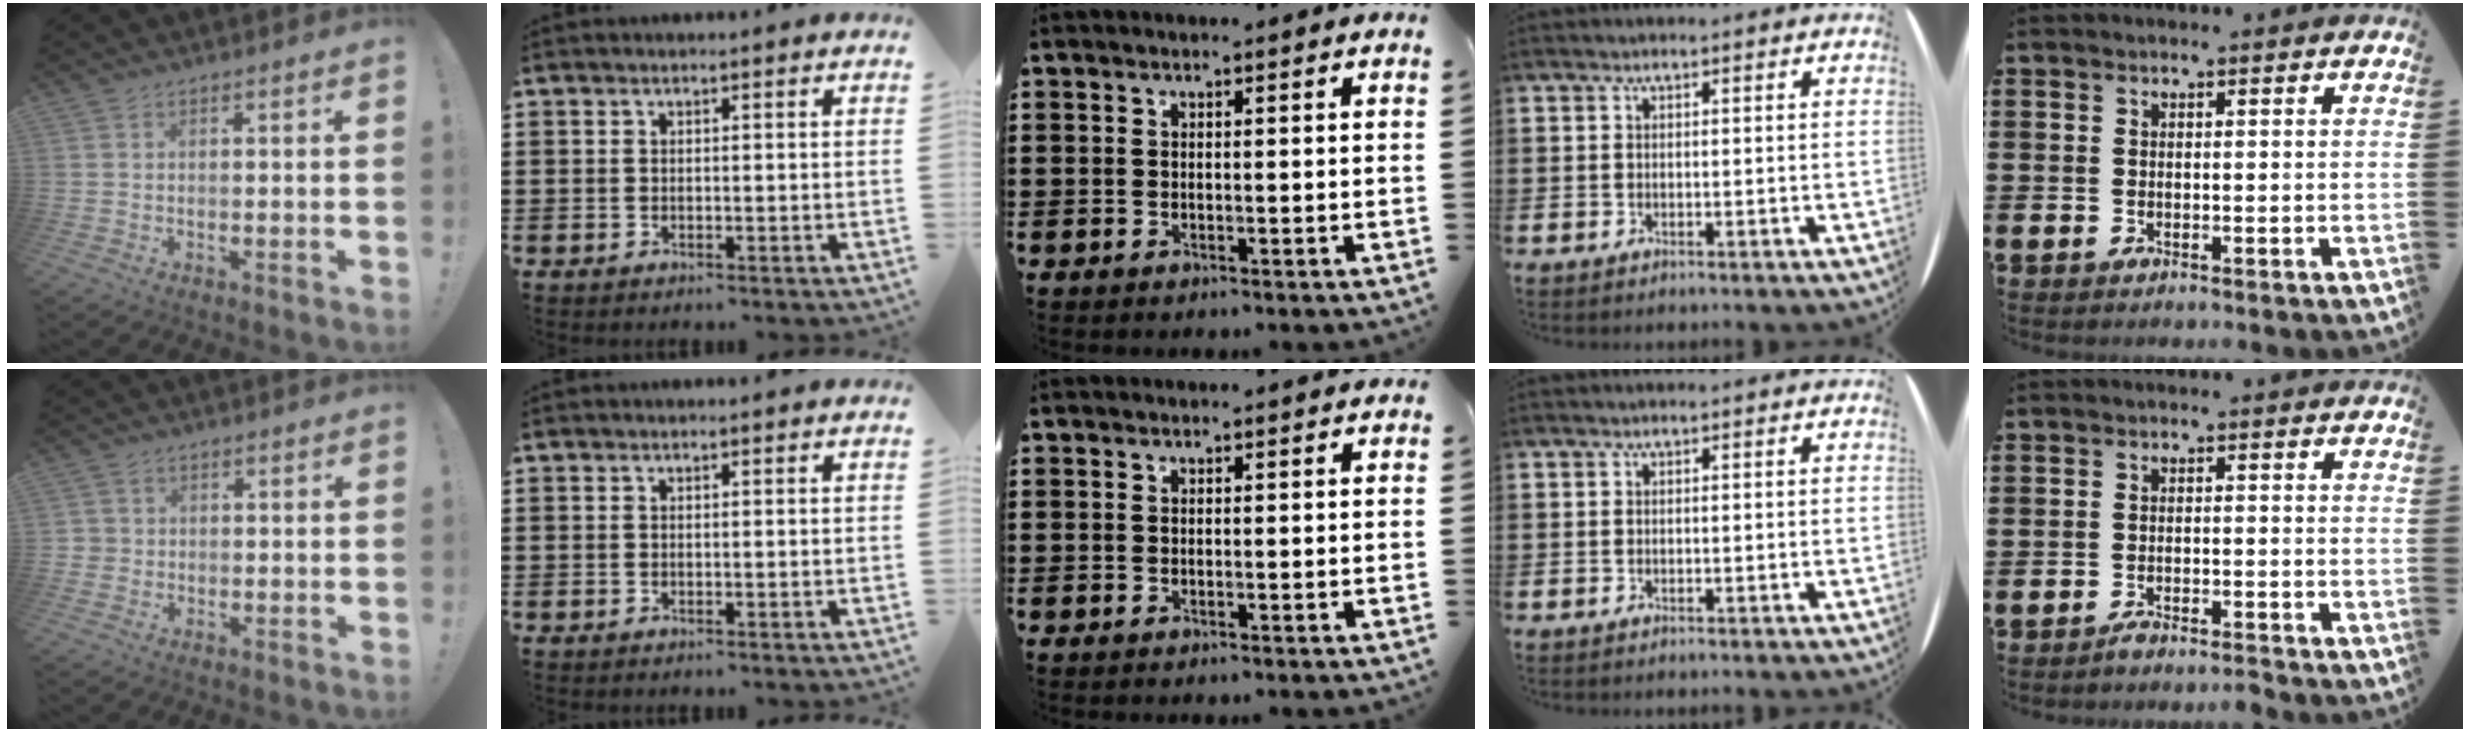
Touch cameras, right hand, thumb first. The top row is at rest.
{"thumb": {"total": 1.9, "force": [-0.3, 1.9, 0.5], "torque": [-0.002, 0.003, -0.007]}, "little": {"total": 1.5, "force": [-1.5, 0.0, 0.3], "torque": [-0.007, 0.006, -0.029]}}